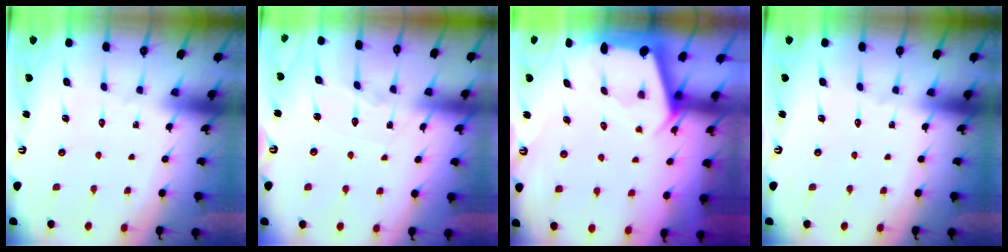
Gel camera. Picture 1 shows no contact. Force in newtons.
{"total": 7.2, "press": 7.2, "slide": 0.1}
{"total": 2.4, "press": 2.4, "slide": 0.3}
{"total": 0.0}